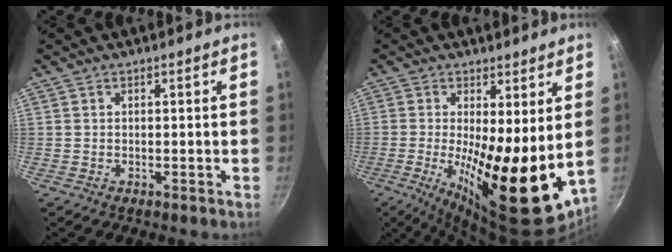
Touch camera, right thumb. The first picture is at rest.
{"total": 18.4, "force": [-0.2, 6.0, 17.3], "torque": [-0.251, -0.037, 0.003]}